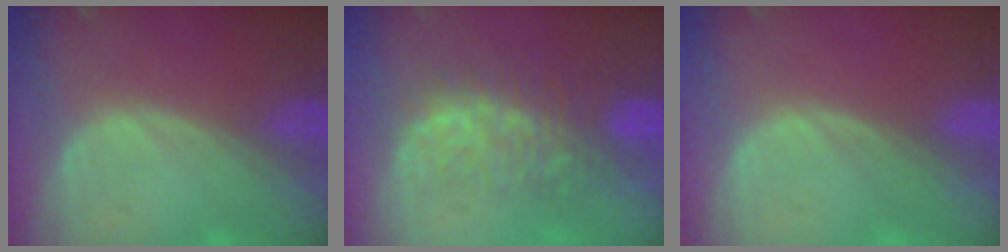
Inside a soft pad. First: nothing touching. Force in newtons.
{"total": 7.8, "press": 7.6, "slide": 1.4}
{"total": 0.0}